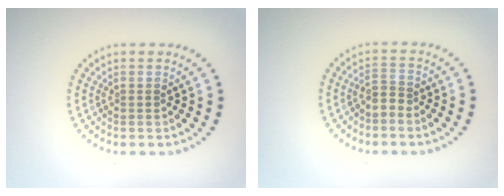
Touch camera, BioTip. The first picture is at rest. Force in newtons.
{"total": 1.4, "press": 1.0, "slide": 1.0}